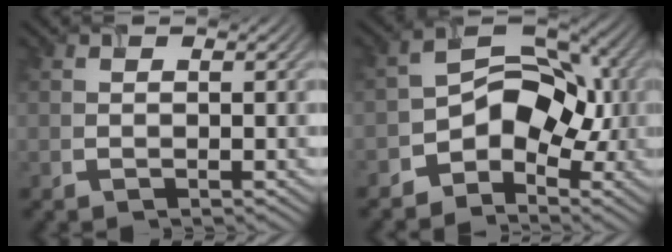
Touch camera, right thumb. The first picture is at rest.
{"total": 7.3, "force": [-3.1, 5.0, 4.4], "torque": [-0.051, 0.011, -0.071]}